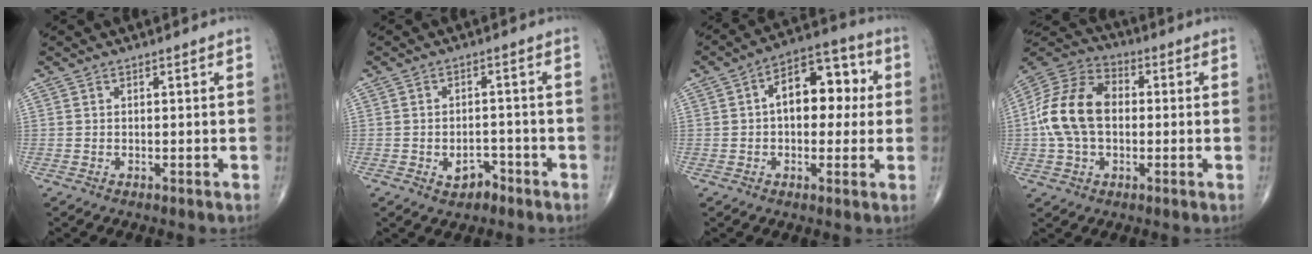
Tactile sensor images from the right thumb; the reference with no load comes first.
{"total": 3.9, "force": [-2.2, 2.5, 2.0], "torque": [-0.013, 0.018, -0.029]}
{"total": 12.6, "force": [1.6, 7.6, 9.9], "torque": [-0.109, 0.031, 0.014]}
{"total": 15.2, "force": [0.0, 10.3, 11.2], "torque": [-0.211, 0.033, -0.006]}